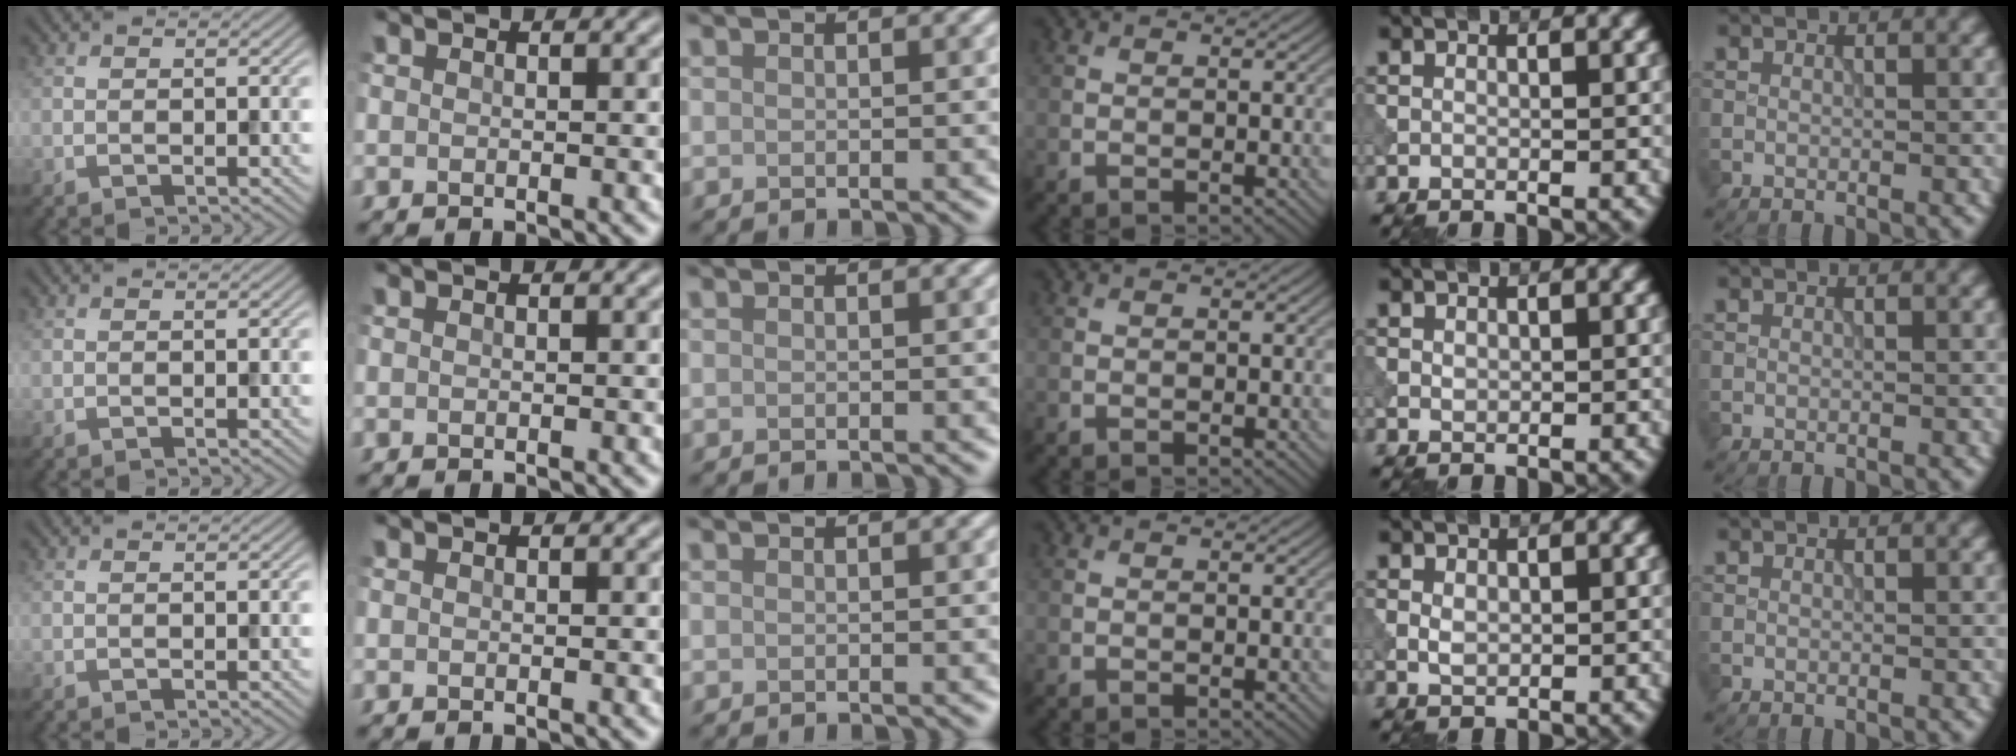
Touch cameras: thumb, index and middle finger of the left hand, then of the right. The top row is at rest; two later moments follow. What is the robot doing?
{"motion": "press", "object": "tv remote"}